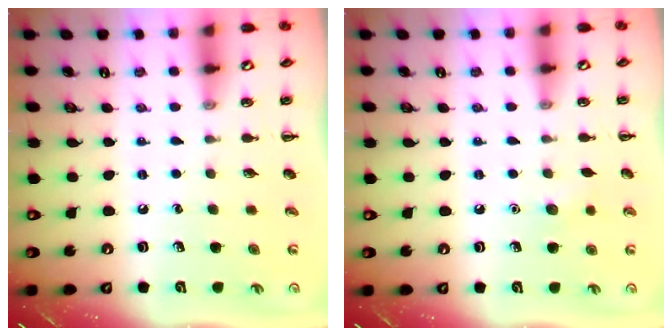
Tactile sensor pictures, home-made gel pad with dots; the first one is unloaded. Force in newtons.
{"total": 4.9, "press": 4.8, "slide": 1.1}